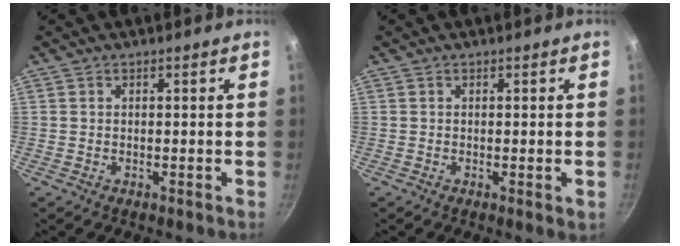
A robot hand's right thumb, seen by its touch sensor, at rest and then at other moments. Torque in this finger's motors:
{"motor_torque": [-0.21, 0.15, -0.17, 0.04, 0.00]}